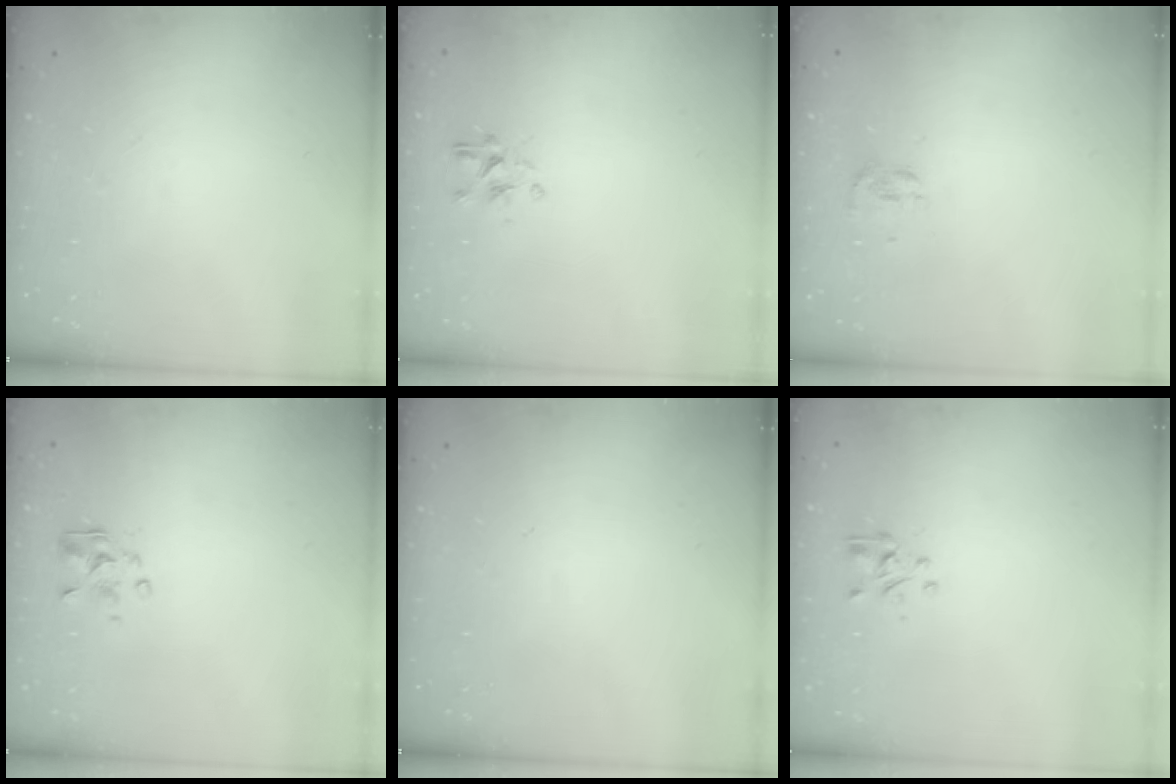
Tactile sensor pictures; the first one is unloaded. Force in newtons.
{"total": 1.8, "press": 1.7, "slide": 0.7}
{"total": 2.6, "press": 2.5, "slide": 0.8}
{"total": 2.5, "press": 2.4, "slide": 0.7}
{"total": 0.0}
{"total": 1.2, "press": 1.0, "slide": 0.6}